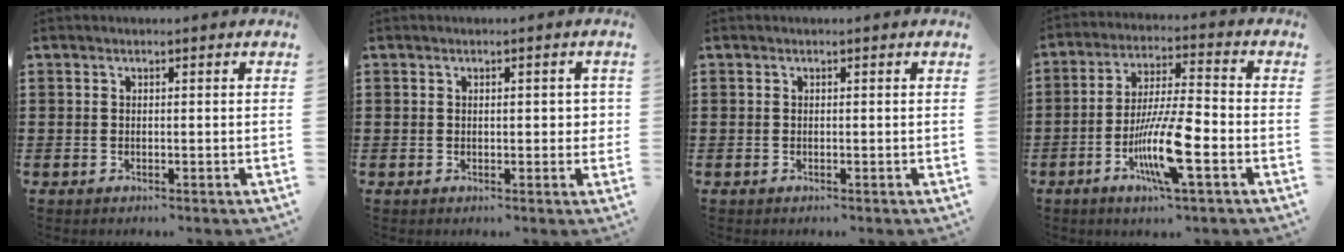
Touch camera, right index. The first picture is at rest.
{"total": 2.3, "force": [0.2, 1.0, 2.1], "torque": [-0.031, 0.004, 0.001]}
{"total": 0.0}
{"total": 11.4, "force": [-4.0, 1.9, 10.5], "torque": [-0.210, -0.011, -0.075]}